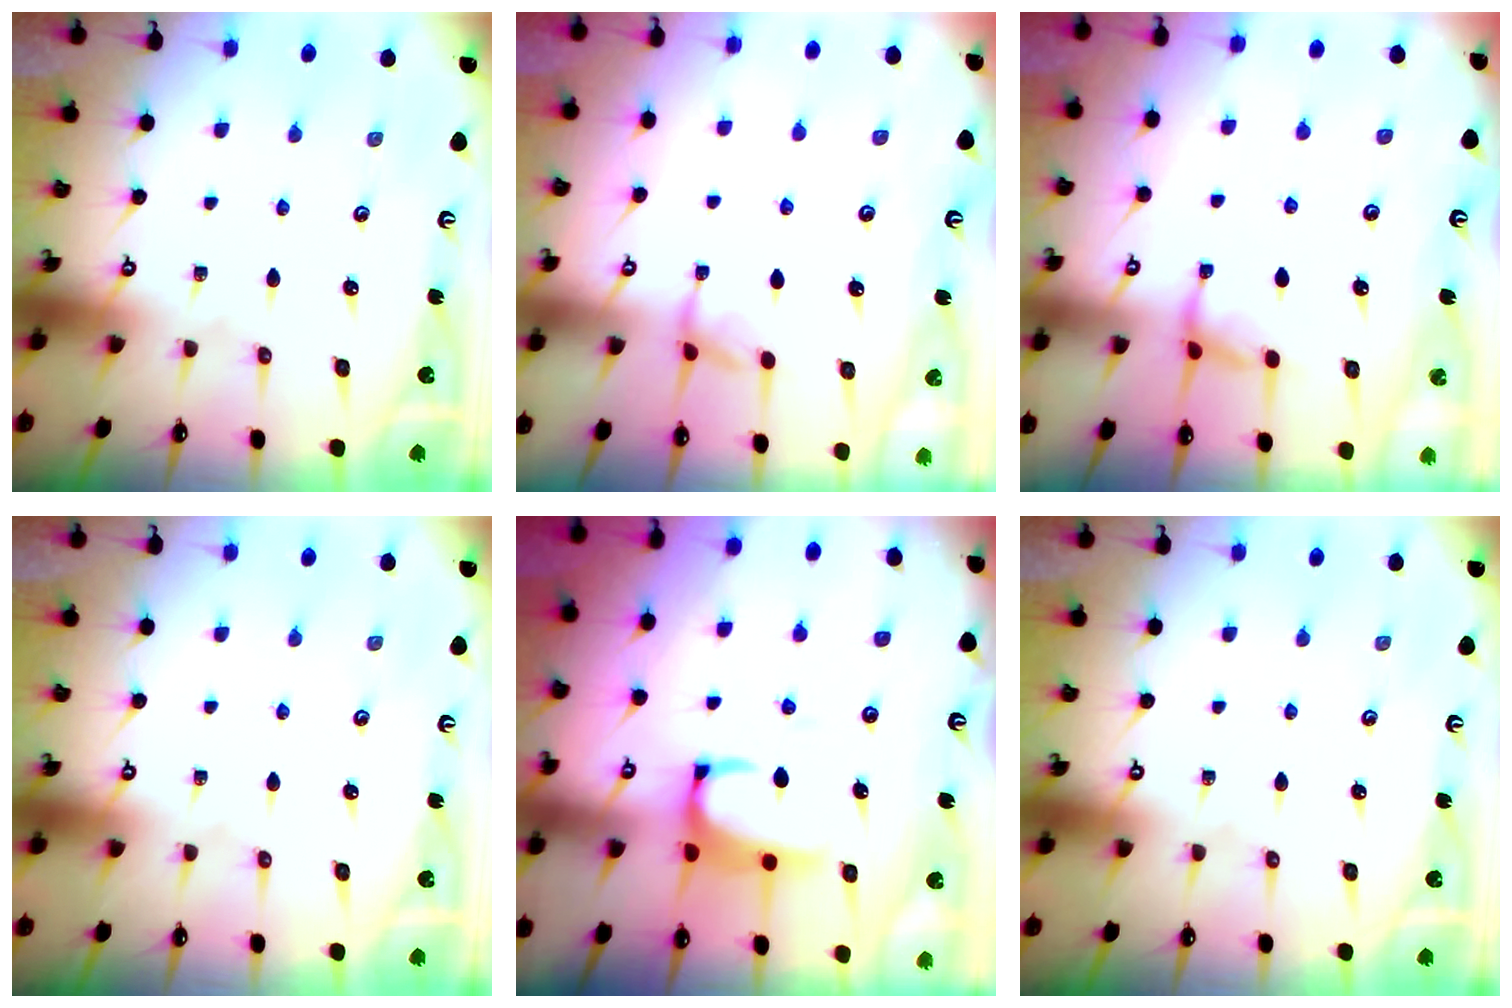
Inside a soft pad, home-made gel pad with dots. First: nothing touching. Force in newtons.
{"total": 1.9, "press": 1.9, "slide": 0.5}
{"total": 1.8, "press": 1.7, "slide": 0.5}
{"total": 0.0}
{"total": 1.9, "press": 1.8, "slide": 0.7}
{"total": 0.0}